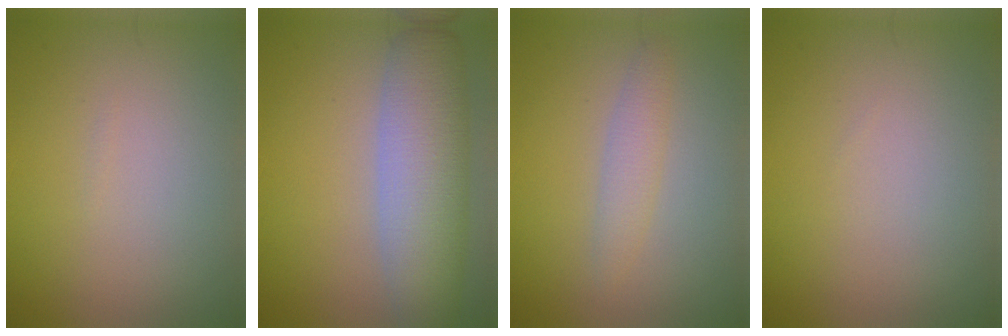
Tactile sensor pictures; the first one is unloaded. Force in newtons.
{"total": 7.2, "press": 7.2, "slide": 0.6}
{"total": 2.0, "press": 2.0, "slide": 0.0}
{"total": 0.0}